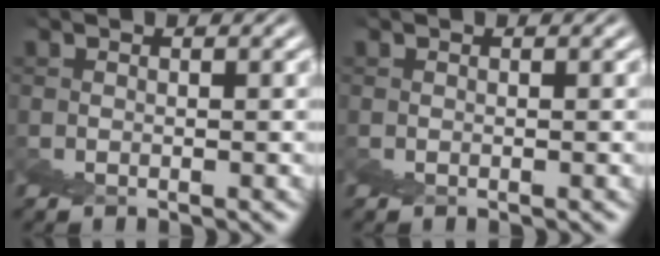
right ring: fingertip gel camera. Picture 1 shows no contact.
{"total": 0.0}